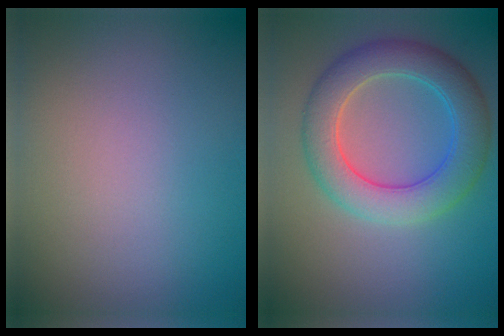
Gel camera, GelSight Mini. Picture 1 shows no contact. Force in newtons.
{"total": 6.2, "press": 6.2, "slide": 0.3}